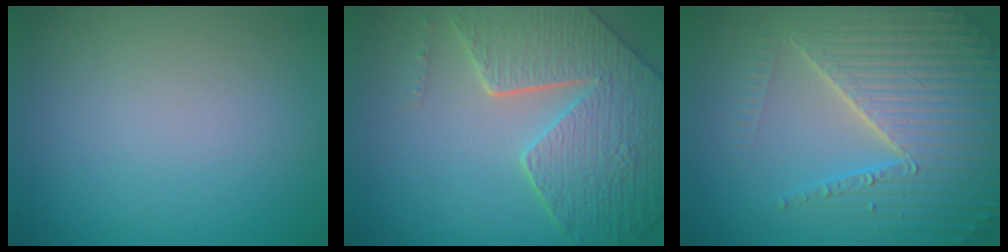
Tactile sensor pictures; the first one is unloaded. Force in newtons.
{"total": 8.7, "press": 6.2, "slide": 6.1}
{"total": 7.0, "press": 6.8, "slide": 1.7}